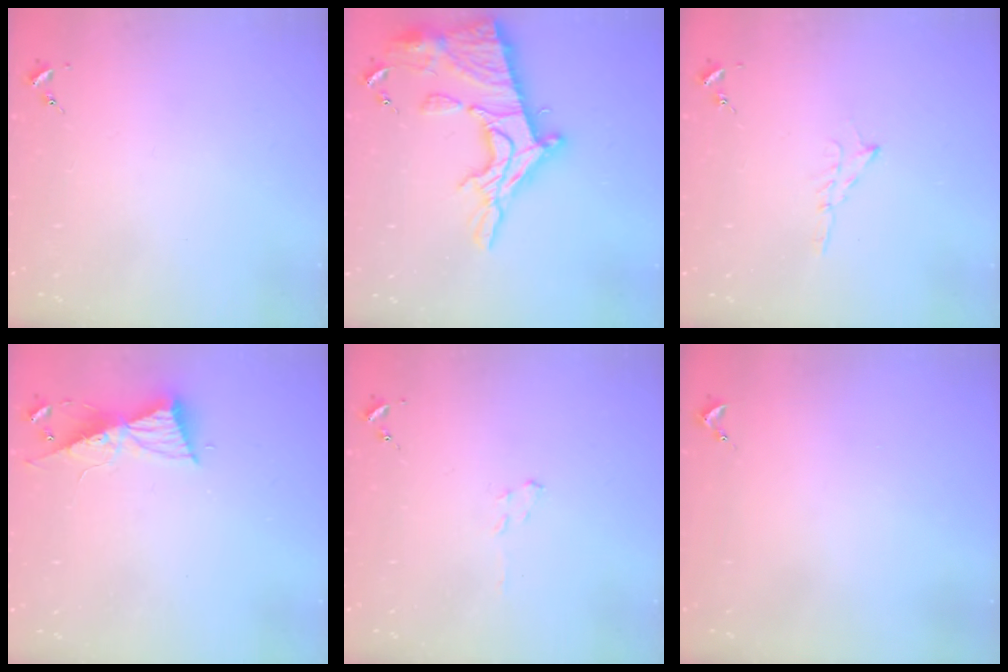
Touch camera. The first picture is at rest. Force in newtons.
{"total": 24.8, "press": 24.7, "slide": 2.3}
{"total": 5.1, "press": 5.0, "slide": 0.6}
{"total": 9.1, "press": 9.1, "slide": 0.9}
{"total": 3.9, "press": 3.8, "slide": 0.4}
{"total": 0.9, "press": 0.9, "slide": 0.0}